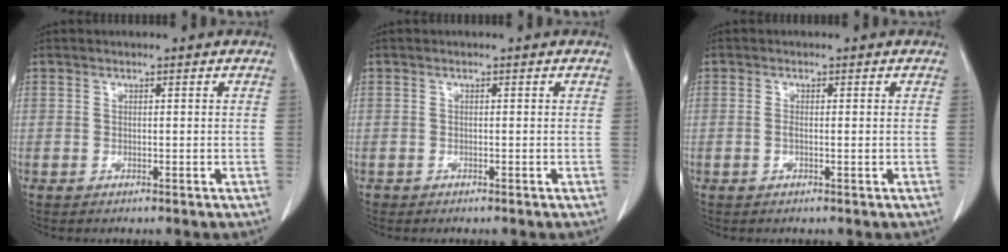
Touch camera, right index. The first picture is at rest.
{"total": 0.6, "force": [-0.4, 0.4, -0.1], "torque": [-0.004, 0.005, -0.008]}
{"total": 1.0, "force": [-0.1, 0.2, 1.0], "torque": [-0.019, 0.001, -0.002]}